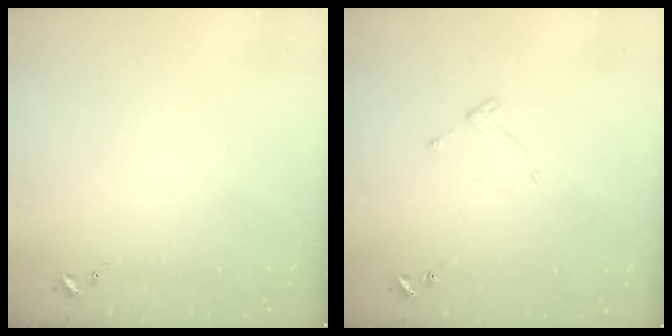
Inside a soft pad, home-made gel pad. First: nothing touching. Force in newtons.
{"total": 3.6, "press": 3.6, "slide": 0.6}